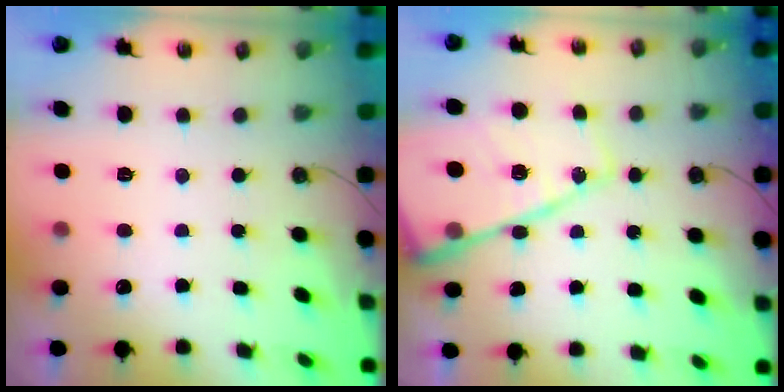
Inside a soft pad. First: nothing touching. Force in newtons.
{"total": 22.1, "press": 22.0, "slide": 2.4}